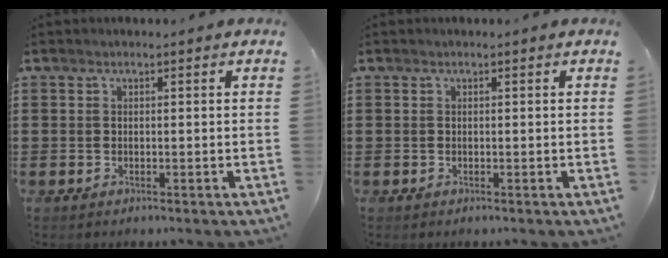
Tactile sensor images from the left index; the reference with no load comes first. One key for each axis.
{"total": 0.0}